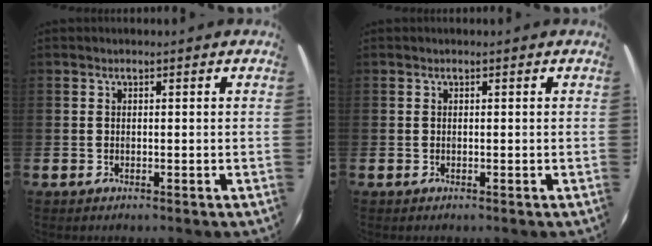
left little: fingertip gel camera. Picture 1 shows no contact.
{"total": 0.0}